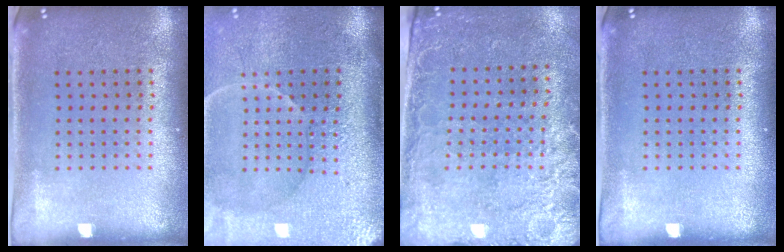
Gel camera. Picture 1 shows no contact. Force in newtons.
{"total": 4.5, "press": 3.9, "slide": 2.3}
{"total": 2.6, "press": 2.3, "slide": 1.3}
{"total": 0.0}